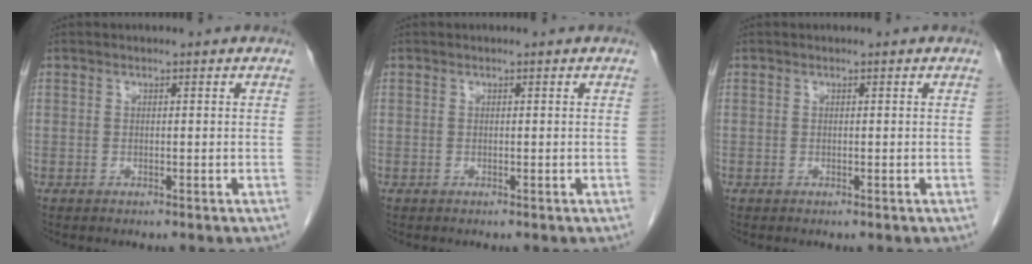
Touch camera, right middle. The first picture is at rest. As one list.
[{"total": 0.0}, {"total": 0.0}]